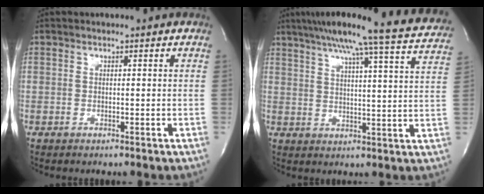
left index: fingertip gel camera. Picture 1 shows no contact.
{"total": 20.7, "force": [18.2, -0.6, 9.8], "torque": [-0.155, -0.018, 0.224]}